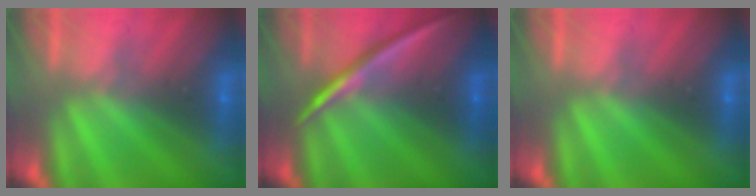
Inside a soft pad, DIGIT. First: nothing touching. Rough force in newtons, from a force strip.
{"total": 2.2}
{"total": 0.0}